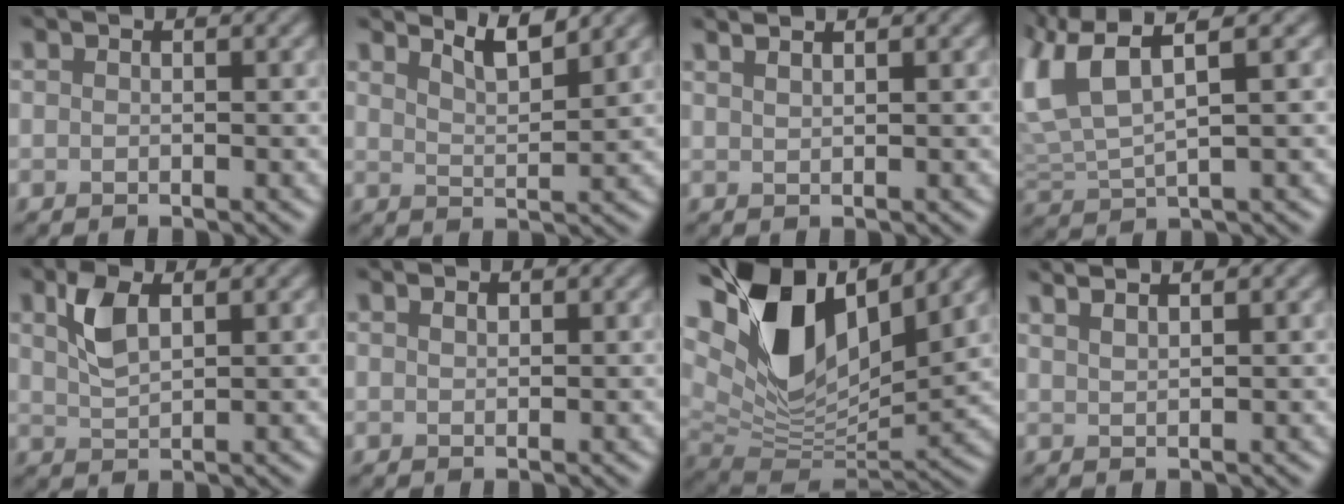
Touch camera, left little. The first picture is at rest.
{"total": 3.2, "force": [2.7, 0.6, 1.6], "torque": [-0.021, 0.003, 0.044]}
{"total": 2.5, "force": [1.9, 0.9, 1.4], "torque": [-0.002, 0.010, 0.003]}
{"total": 7.4, "force": [3.3, 2.9, 5.9], "torque": [-0.145, 0.019, 0.060]}
{"total": 3.3, "force": [1.5, 1.6, 2.5], "torque": [-0.058, 0.006, 0.033]}
{"total": 0.6, "force": [0.4, 0.3, 0.3], "torque": [-0.009, 0.000, 0.009]}
{"total": 12.6, "force": [5.4, 6.7, 9.3], "torque": [-0.188, 0.004, 0.106]}
{"total": 3.2, "force": [2.4, 1.1, 1.8], "torque": [-0.005, 0.019, 0.007]}